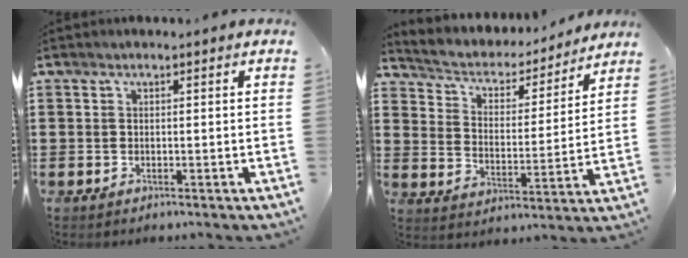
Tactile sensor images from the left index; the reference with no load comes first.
{"total": 3.7, "force": [3.2, 1.7, 0.7], "torque": [-0.038, -0.026, 0.046]}